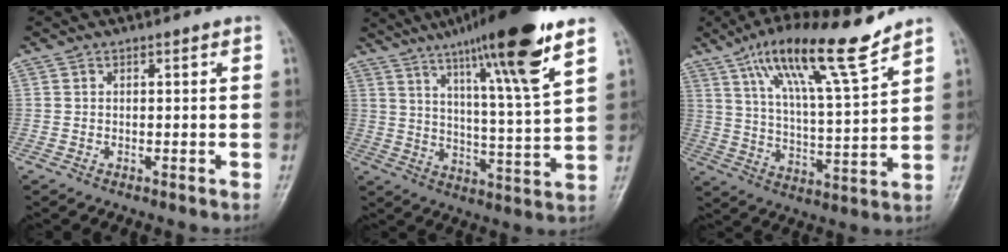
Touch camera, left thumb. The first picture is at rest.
{"total": 19.7, "force": [12.4, 1.2, 15.2], "torque": [-0.226, -0.048, 0.194]}
{"total": 16.4, "force": [11.5, 2.0, 11.5], "torque": [-0.188, -0.054, 0.201]}